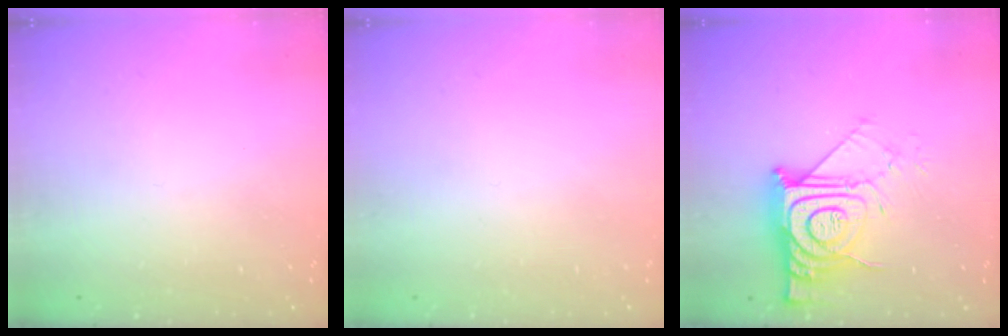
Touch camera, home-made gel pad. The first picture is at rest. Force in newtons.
{"total": 1.5, "press": 1.5, "slide": 0.1}
{"total": 14.7, "press": 14.6, "slide": 1.0}